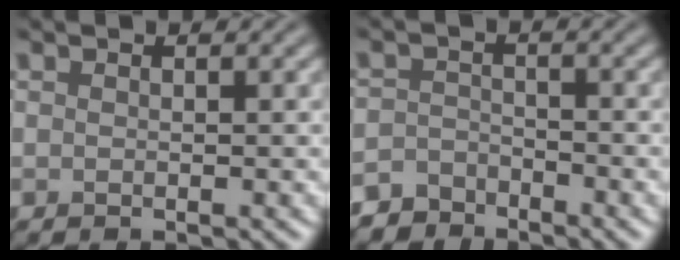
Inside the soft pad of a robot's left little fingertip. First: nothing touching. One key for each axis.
{"total": 3.2, "fx": -2.9, "fy": 1.3, "fz": 0.1, "tx": 0.009, "ty": 0.000, "tz": -0.060}